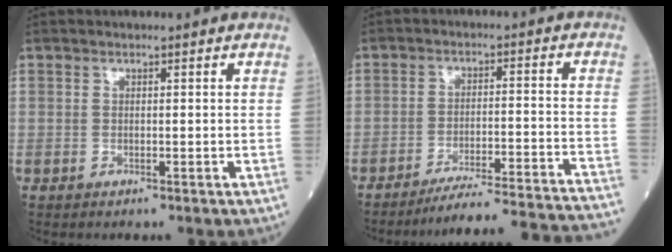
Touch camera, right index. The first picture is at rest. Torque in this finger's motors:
{"motor_torque": [-0.65, -0.41, 0.05, 0.00]}